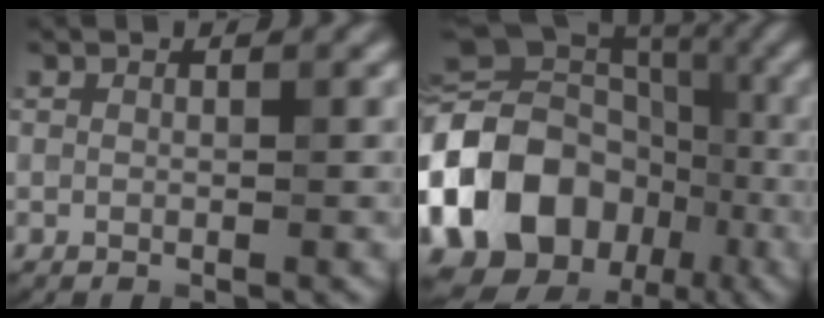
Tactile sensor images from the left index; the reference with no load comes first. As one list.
[{"total": 15.5, "force": [-4.5, 12.1, 8.6], "torque": [-0.181, 0.024, -0.091]}]